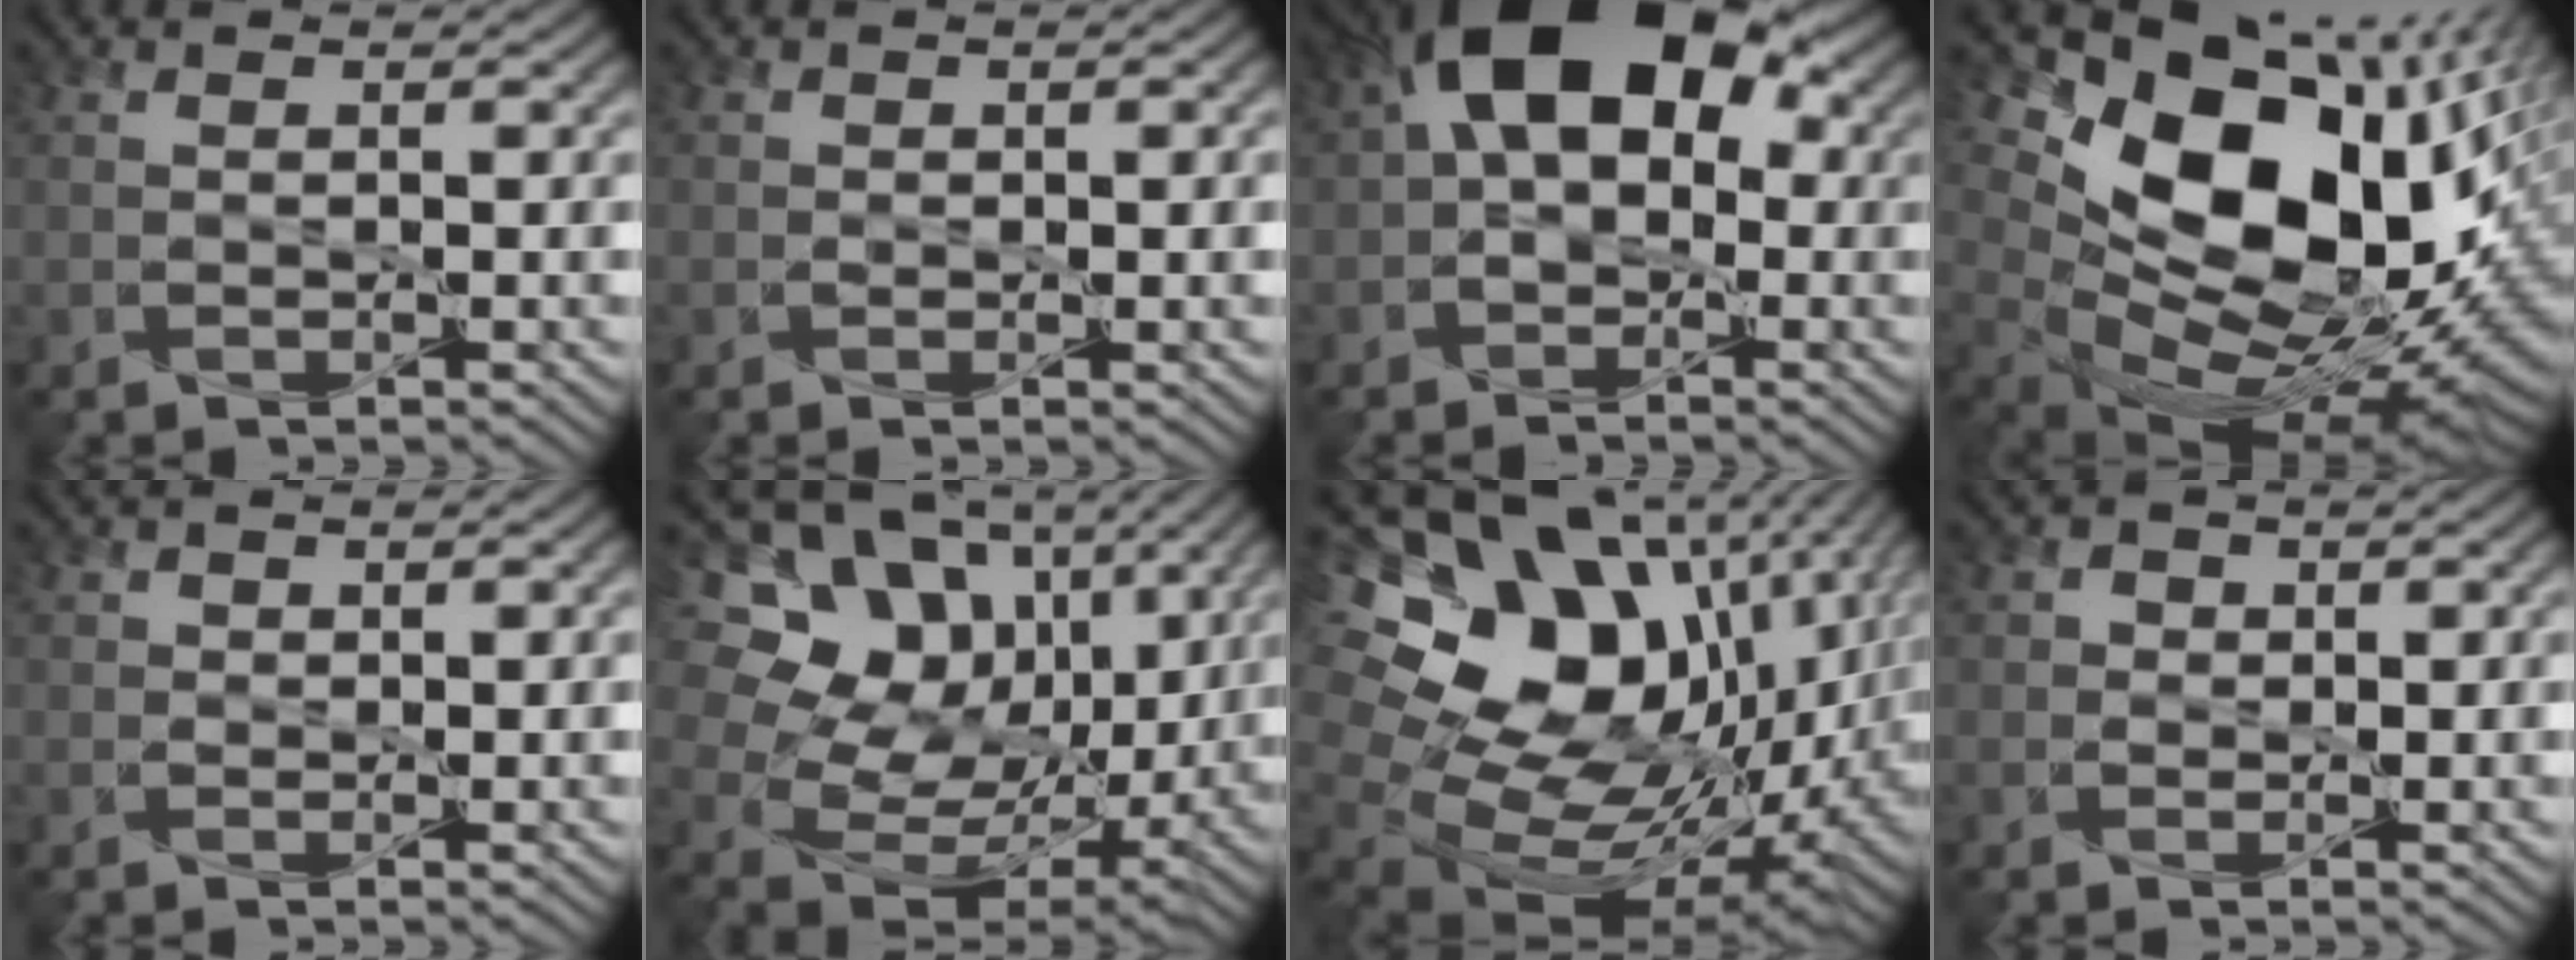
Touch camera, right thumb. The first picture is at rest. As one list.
[{"total": 0.5, "force": [-0.2, 0.4, 0.2], "torque": [-0.005, -0.002, -0.006]}, {"total": 14.9, "force": [2.6, 9.5, 11.2], "torque": [-0.166, 0.026, 0.023]}, {"total": 21.5, "force": [4.9, 13.8, 15.8], "torque": [-0.293, -0.008, 0.119]}, {"total": 0.9, "force": [0.1, 0.8, 0.2], "torque": [-0.004, -0.002, -0.002]}, {"total": 18.7, "force": [5.9, 14.3, 10.5], "torque": [-0.267, 0.043, 0.135]}, {"total": 19.7, "force": [4.4, 13.9, 13.2], "torque": [-0.270, -0.010, 0.117]}, {"total": 1.4, "force": [0.0, 1.3, 0.4], "torque": [-0.004, 0.000, -0.005]}]